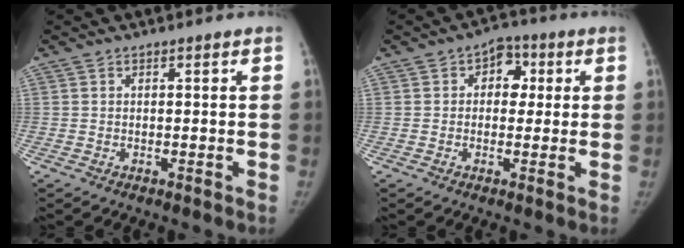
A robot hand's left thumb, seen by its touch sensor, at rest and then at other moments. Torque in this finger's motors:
{"motor_torque": [0.56, 0.44, 0.31, -0.51, 0.04]}